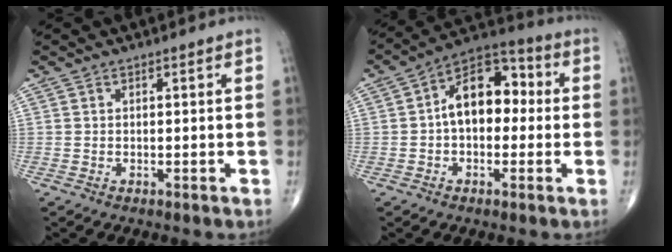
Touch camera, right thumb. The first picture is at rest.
{"total": 12.4, "force": [0.6, 7.8, 9.6], "torque": [-0.124, 0.039, -0.006]}